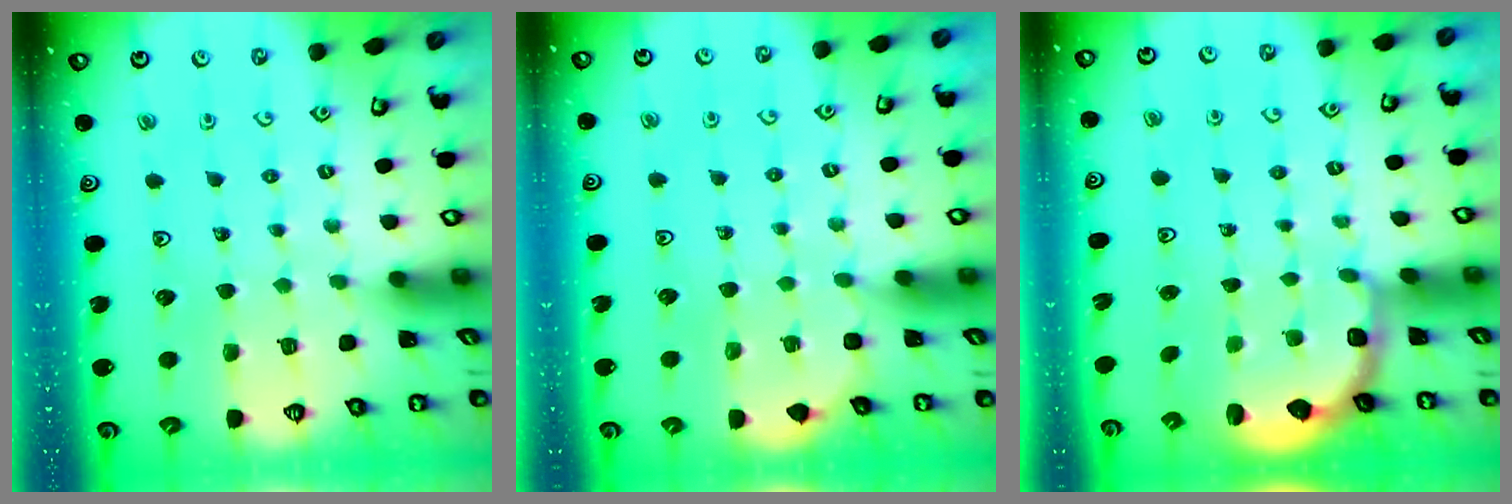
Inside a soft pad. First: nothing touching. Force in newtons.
{"total": 2.7, "press": 2.7, "slide": 0.3}
{"total": 2.8, "press": 2.1, "slide": 1.9}